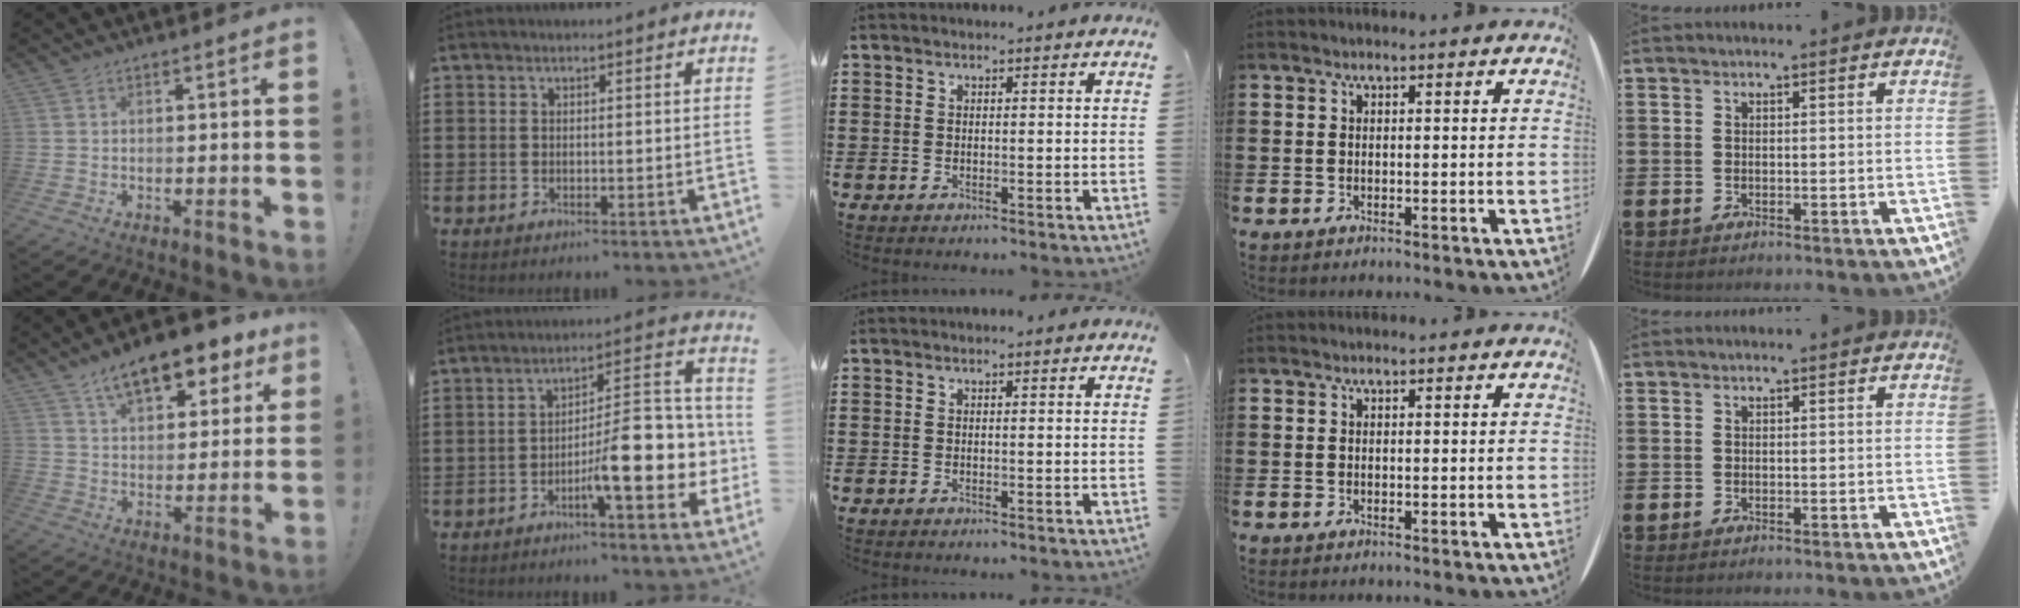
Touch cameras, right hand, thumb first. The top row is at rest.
{"thumb": {"total": 14.1, "force": [9.0, 6.4, 8.7], "torque": [-0.130, -0.051, 0.155]}, "index": {"total": 12.7, "force": [-3.7, 3.7, 11.6], "torque": [-0.173, -0.022, -0.067]}}